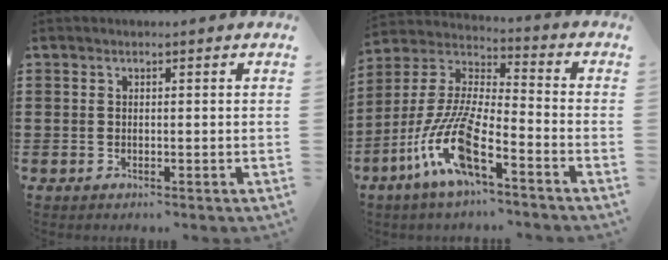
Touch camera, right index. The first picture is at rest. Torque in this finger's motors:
{"motor_torque": [2.14, 0.00, 1.05, 0.21]}